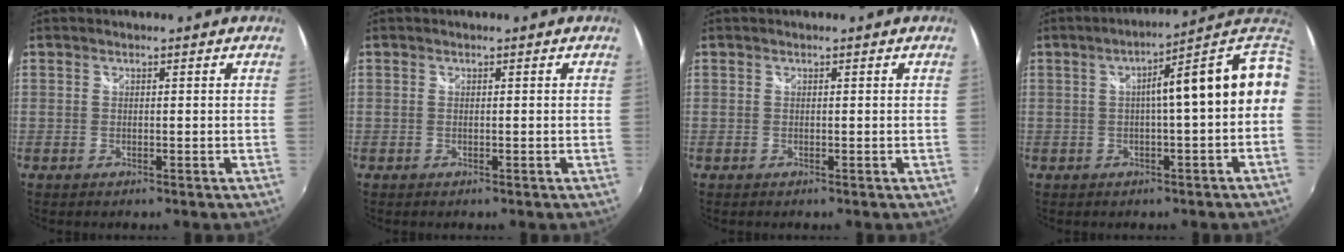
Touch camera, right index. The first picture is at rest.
{"total": 0.0}
{"total": 0.0}
{"total": 12.5, "force": [0.7, 0.9, 12.4], "torque": [-0.147, 0.026, 0.012]}